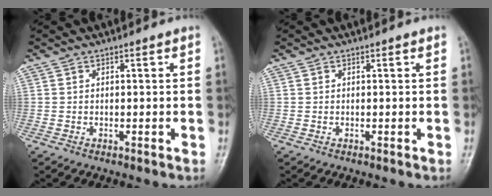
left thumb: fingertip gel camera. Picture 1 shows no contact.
{"total": 0.0}